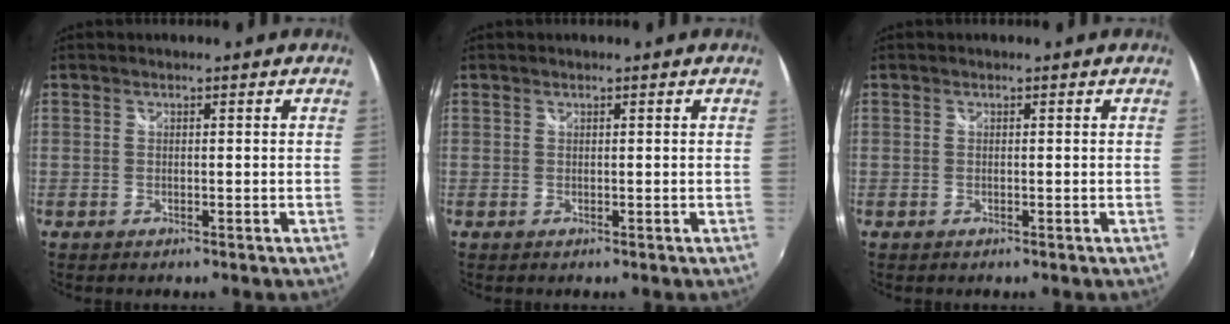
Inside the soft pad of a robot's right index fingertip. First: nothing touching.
{"total": 0.0}
{"total": 0.0}